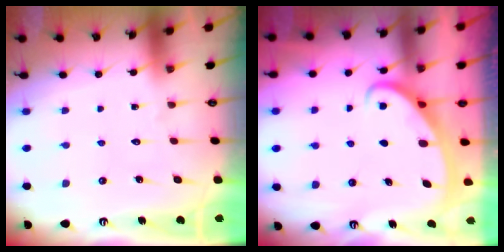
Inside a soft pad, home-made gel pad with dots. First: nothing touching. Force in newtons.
{"total": 2.7, "press": 2.7, "slide": 0.3}